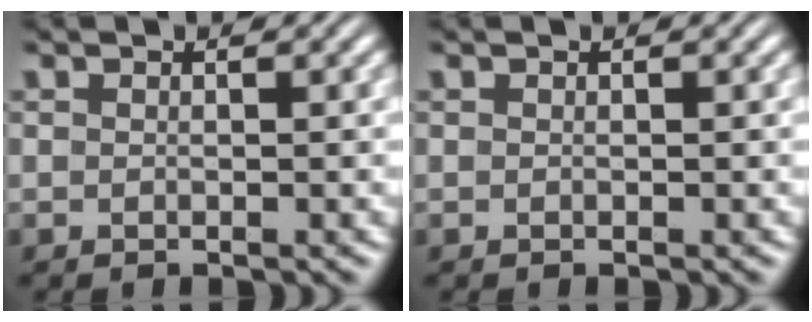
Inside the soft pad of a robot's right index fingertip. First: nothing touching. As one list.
[{"total": 0.0}]